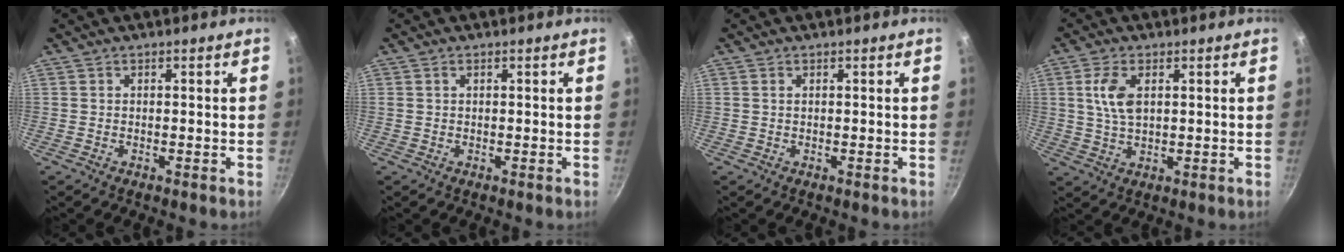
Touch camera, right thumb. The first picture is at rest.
{"total": 0.7, "force": [0.4, 0.4, 0.5], "torque": [-0.008, 0.003, 0.006]}
{"total": 0.5, "force": [0.2, 0.2, 0.4], "torque": [-0.008, 0.001, 0.003]}
{"total": 6.4, "force": [1.7, 3.4, 5.2], "torque": [-0.099, -0.003, 0.034]}